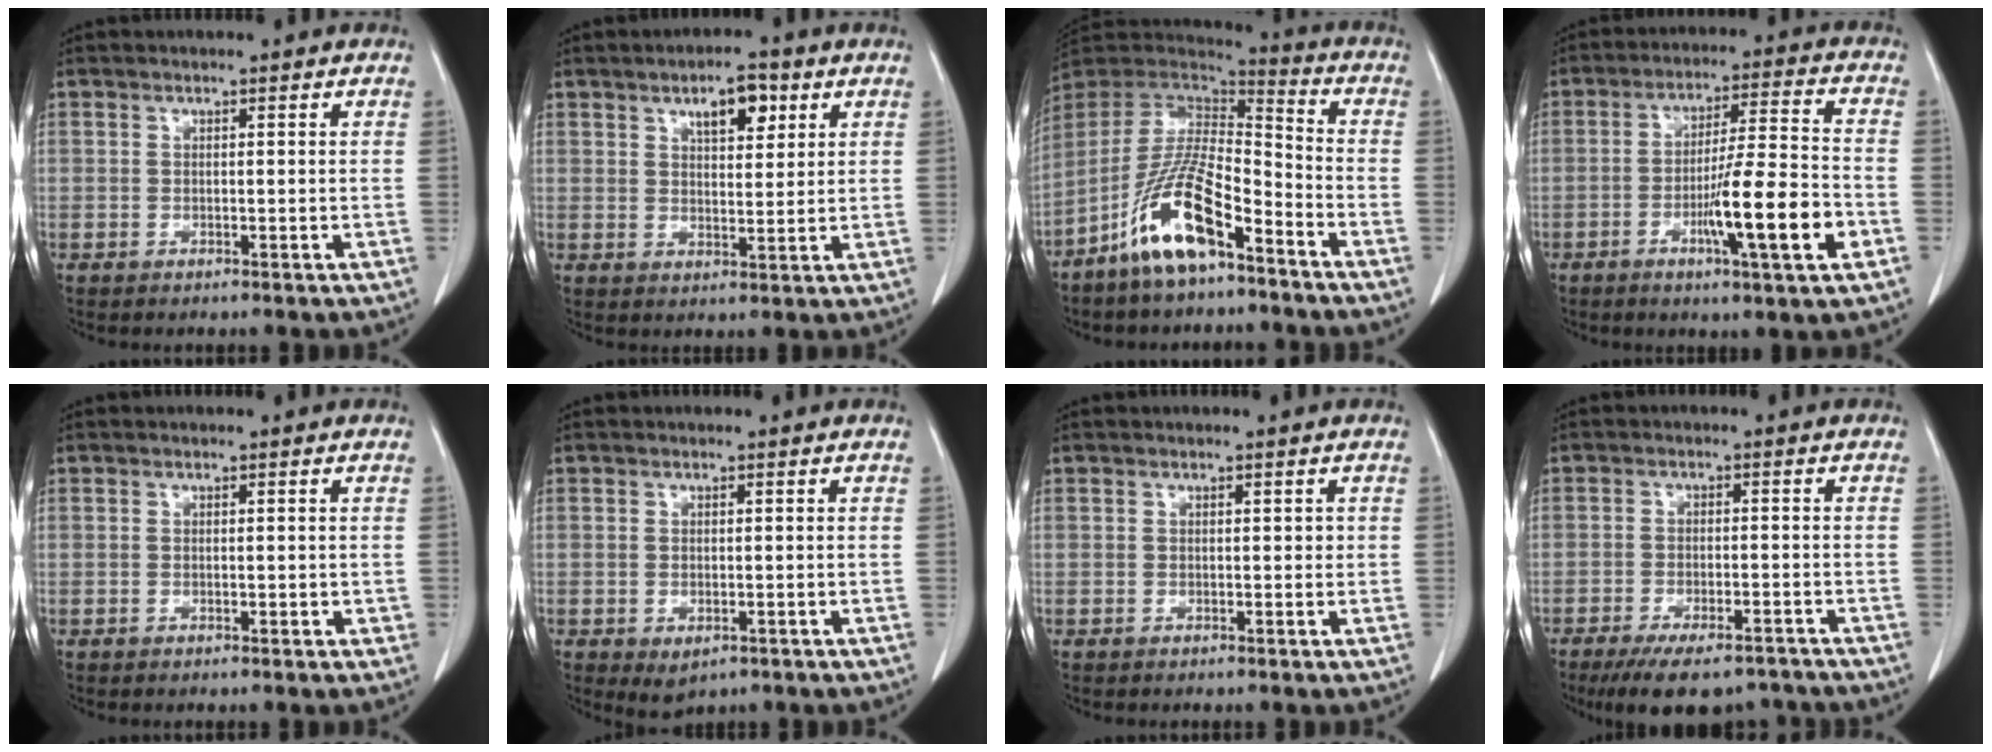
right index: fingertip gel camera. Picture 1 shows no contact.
{"total": 5.7, "force": [3.0, 2.3, 4.3], "torque": [-0.071, 0.001, 0.046]}
{"total": 13.9, "force": [-8.6, 3.2, 10.4], "torque": [-0.211, -0.004, -0.161]}
{"total": 12.5, "force": [-4.5, 0.2, 11.7], "torque": [-0.194, -0.008, -0.074]}
{"total": 0.9, "force": [-0.1, 0.7, 0.7], "torque": [-0.008, 0.001, -0.001]}
{"total": 2.5, "force": [-1.0, 1.5, 1.7], "torque": [-0.027, -0.006, -0.002]}
{"total": 0.6, "force": [0.1, 0.5, 0.4], "torque": [-0.004, 0.003, 0.002]}
{"total": 11.3, "force": [-9.3, 3.7, 5.3], "torque": [-0.083, -0.005, -0.134]}